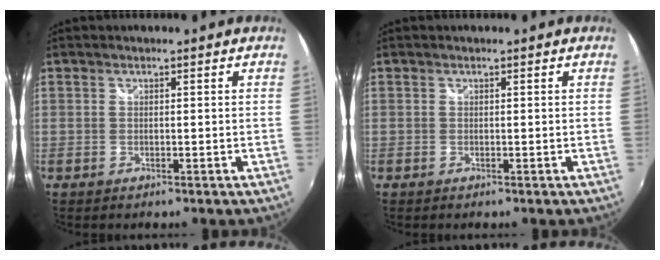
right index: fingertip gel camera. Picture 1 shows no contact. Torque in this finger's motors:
{"motor_torque": [-0.36, 0.32, 0.03, 0.01]}